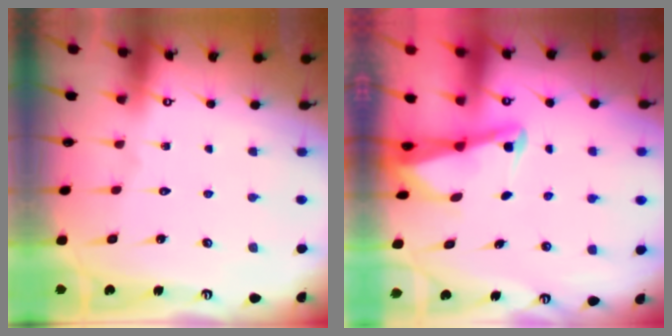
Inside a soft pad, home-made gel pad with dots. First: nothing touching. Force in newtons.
{"total": 2.3, "press": 2.3, "slide": 0.3}